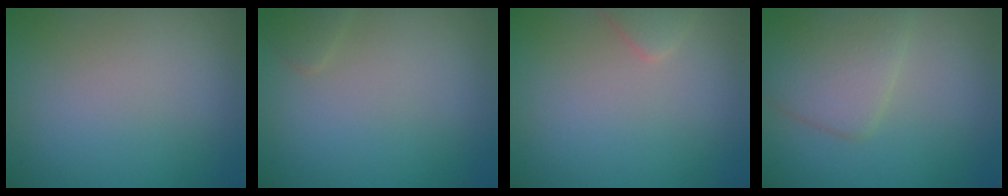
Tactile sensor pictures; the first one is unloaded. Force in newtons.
{"total": 0.8, "press": 0.8, "slide": 0.0}
{"total": 1.6, "press": 1.6, "slide": 0.1}
{"total": 4.6, "press": 4.6, "slide": 0.4}